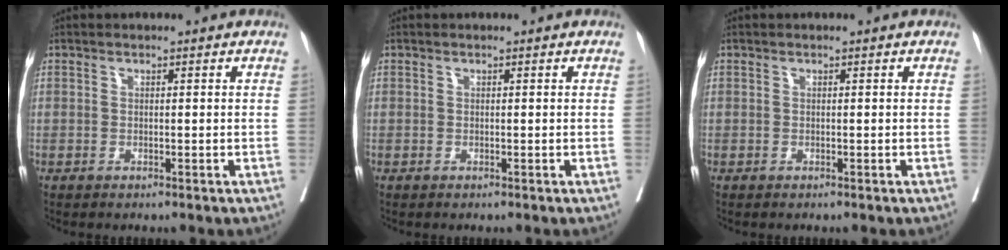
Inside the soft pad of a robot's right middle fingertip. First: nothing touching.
{"total": 0.0}
{"total": 0.0}